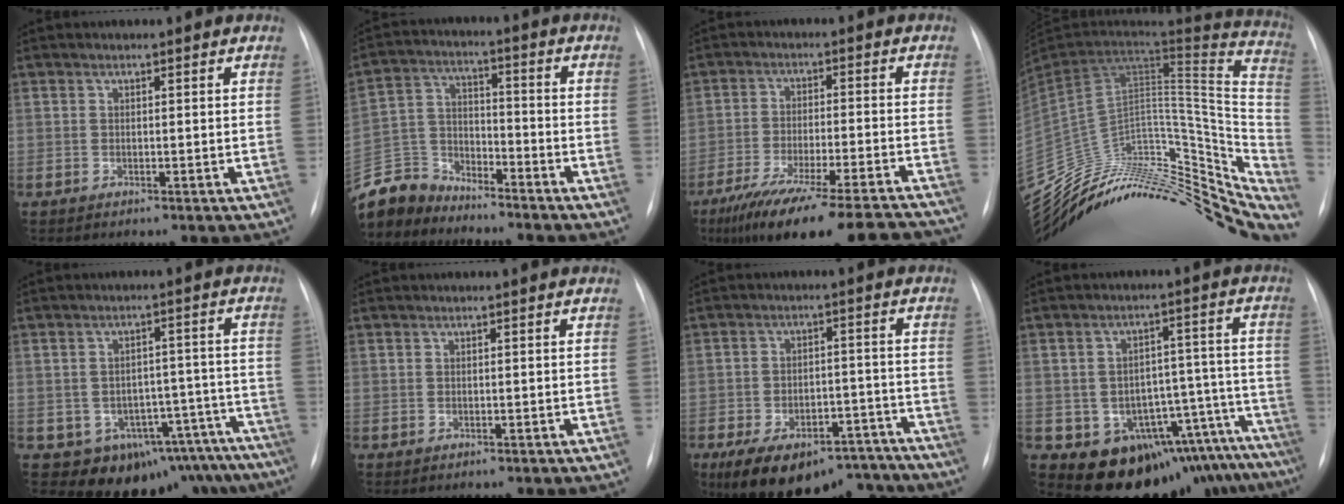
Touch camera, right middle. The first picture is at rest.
{"total": 9.6, "force": [-9.1, 2.8, 0.4], "torque": [-0.014, 0.010, -0.185]}
{"total": 22.8, "force": [-19.9, 1.0, 11.0], "torque": [-0.128, -0.035, -0.287]}
{"total": 36.6, "force": [-27.5, 17.5, 16.8], "torque": [-0.233, 0.029, -0.381]}
{"total": 15.0, "force": [-11.5, 8.8, 4.1], "torque": [-0.026, 0.053, -0.126]}
{"total": 0.0}
{"total": 17.3, "force": [-13.3, 8.1, 7.5], "torque": [-0.122, 0.025, -0.179]}
{"total": 16.6, "force": [-14.3, 7.3, 4.1], "torque": [-0.005, 0.070, -0.169]}